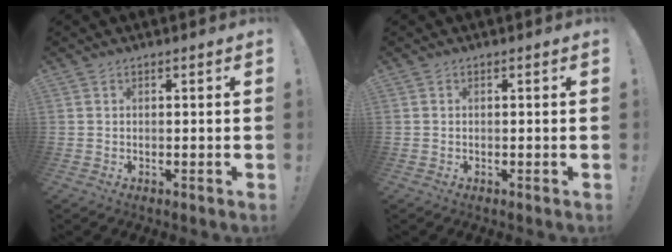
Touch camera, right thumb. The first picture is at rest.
{"total": 0.0}